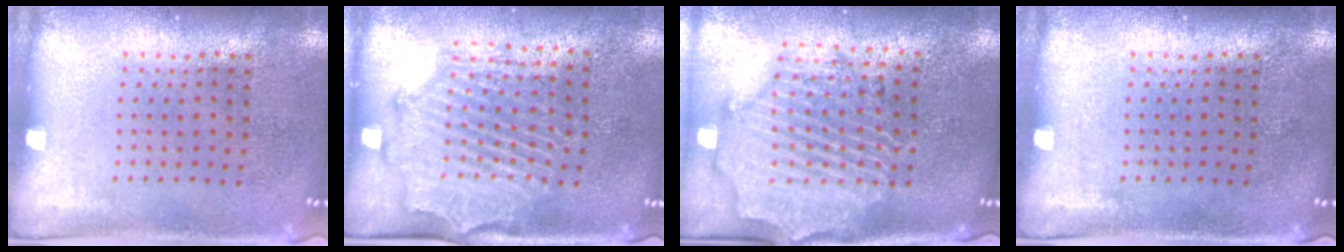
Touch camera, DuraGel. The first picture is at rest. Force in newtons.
{"total": 2.1, "press": 2.1, "slide": 0.5}
{"total": 3.0, "press": 2.6, "slide": 1.5}
{"total": 0.0}